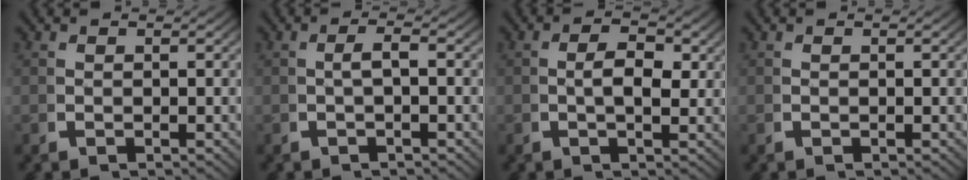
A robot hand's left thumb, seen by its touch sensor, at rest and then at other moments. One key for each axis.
{"total": 1.5, "fx": -0.4, "fy": 0.3, "fz": 1.5, "tx": -0.033, "ty": 0.003, "tz": -0.004}
{"total": 3.5, "fx": 0.4, "fy": 1.8, "fz": 3.0, "tx": -0.054, "ty": -0.008, "tz": 0.004}
{"total": 0.0}